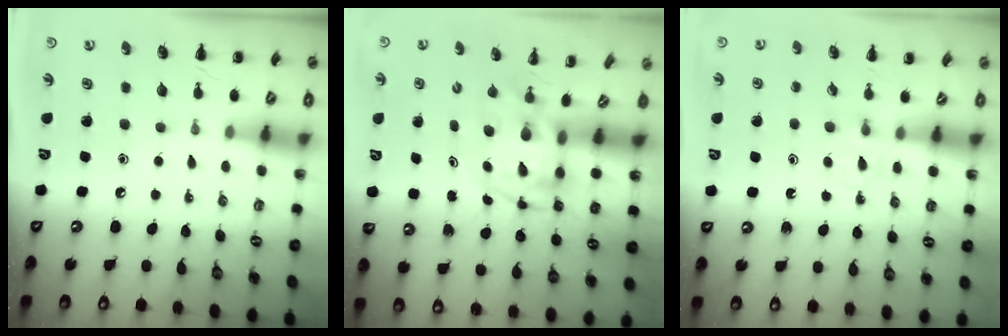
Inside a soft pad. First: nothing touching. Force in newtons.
{"total": 3.9, "press": 3.9, "slide": 0.7}
{"total": 3.4, "press": 3.1, "slide": 1.5}